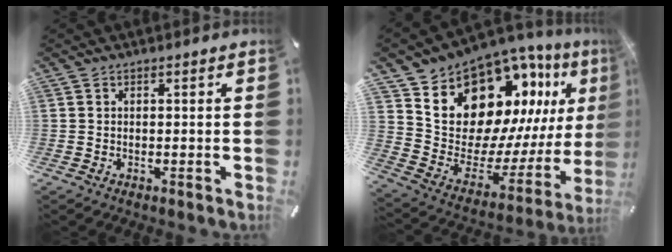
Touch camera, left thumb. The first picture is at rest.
{"total": 15.2, "force": [9.3, 10.7, 5.7], "torque": [-0.075, -0.103, 0.179]}